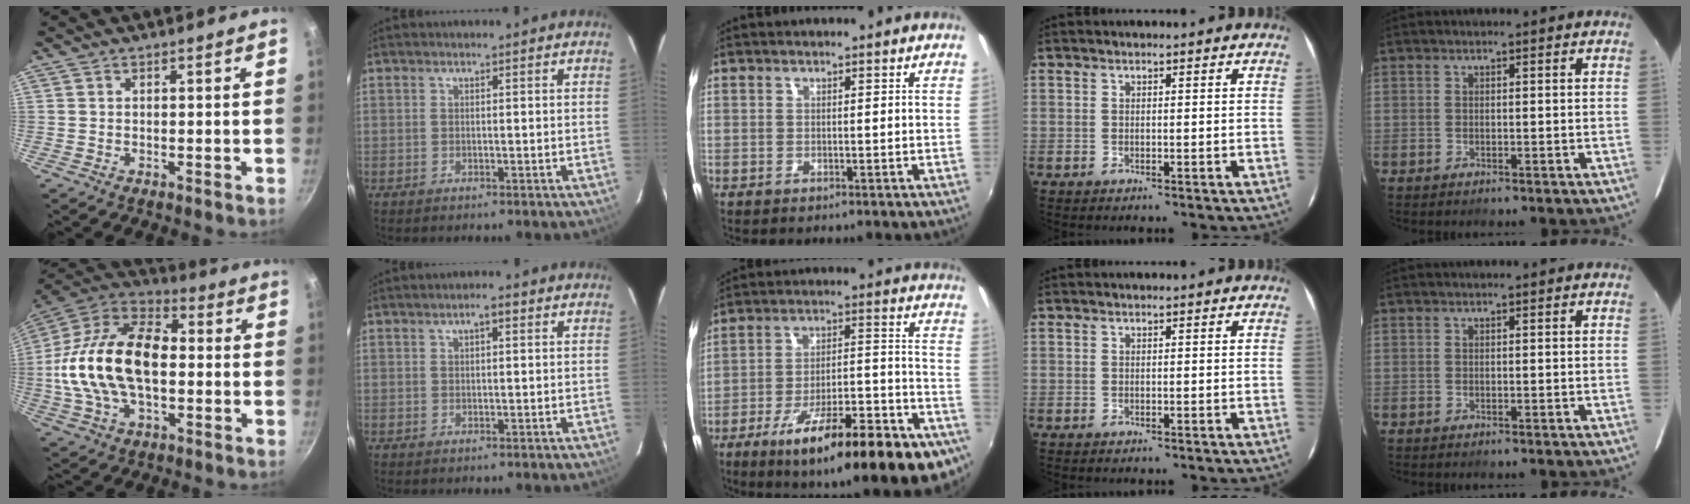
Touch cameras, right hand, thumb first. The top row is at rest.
{"thumb": {"total": 23.3, "force": [-1.0, 13.9, 18.7], "torque": [-0.339, 0.037, -0.029]}, "index": {"total": 2.0, "force": [0.9, 0.8, 1.7], "torque": [-0.029, 0.010, 0.014]}, "middle": {"total": 25.9, "force": [-17.2, 6.2, 18.3], "torque": [-0.263, -0.028, -0.245]}}